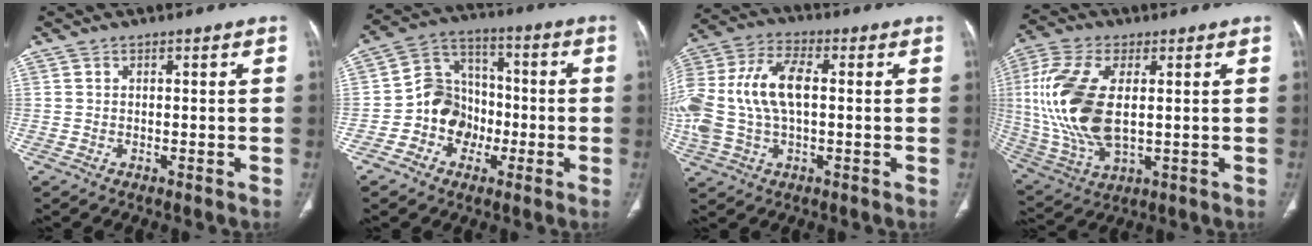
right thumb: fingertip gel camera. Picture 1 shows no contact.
{"total": 11.2, "force": [-3.2, 9.8, 4.4], "torque": [-0.027, 0.041, -0.064]}
{"total": 17.9, "force": [0.9, 9.8, 14.9], "torque": [-0.342, 0.025, 0.015]}
{"total": 18.4, "force": [1.6, 9.4, 15.7], "torque": [-0.354, -0.010, 0.037]}